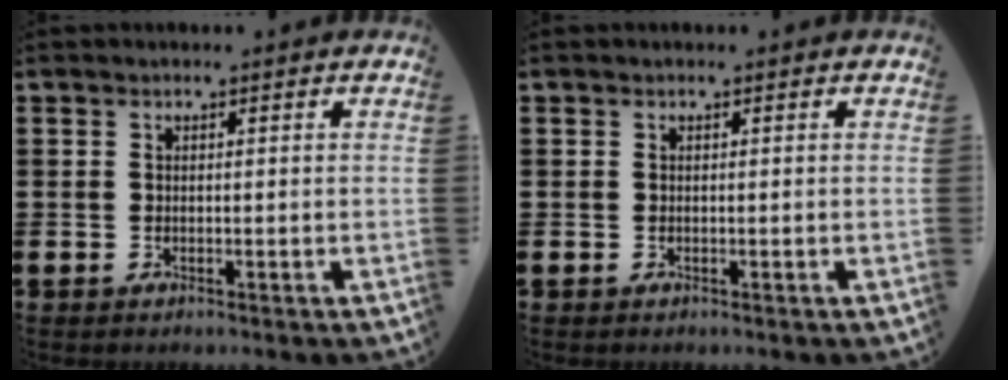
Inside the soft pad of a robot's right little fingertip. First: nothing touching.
{"total": 0.0}